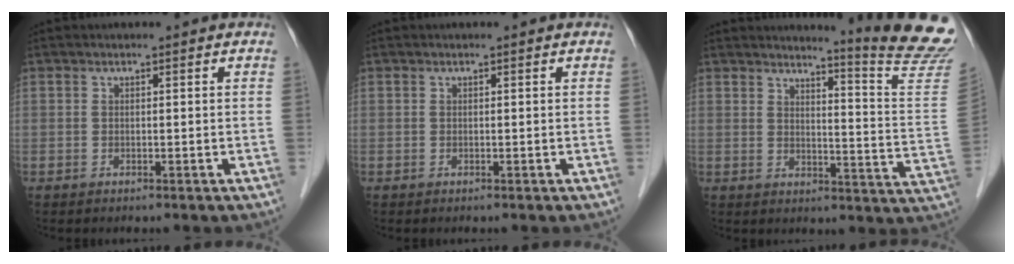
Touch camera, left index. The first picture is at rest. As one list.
[{"total": 0.0}, {"total": 14.8, "force": [14.0, -2.5, 3.8], "torque": [-0.051, -0.134, 0.147]}]